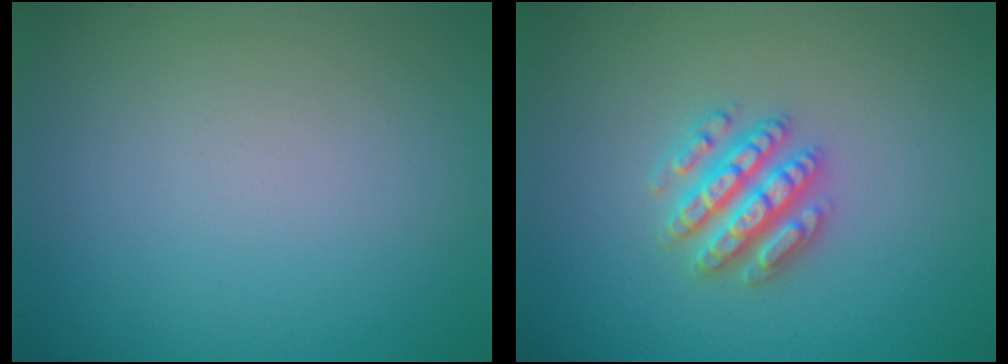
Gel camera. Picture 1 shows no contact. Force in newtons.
{"total": 4.3, "press": 4.2, "slide": 0.7}